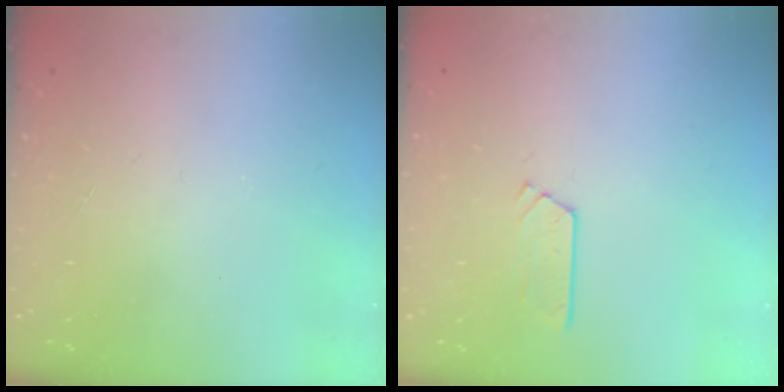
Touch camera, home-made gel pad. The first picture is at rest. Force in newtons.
{"total": 2.8, "press": 2.8, "slide": 0.3}